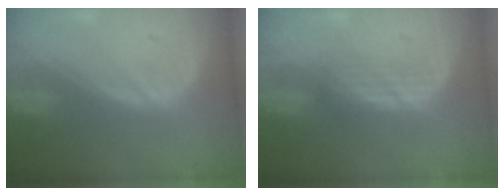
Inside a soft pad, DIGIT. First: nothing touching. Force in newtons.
{"total": 2.4, "press": 2.4, "slide": 0.5}